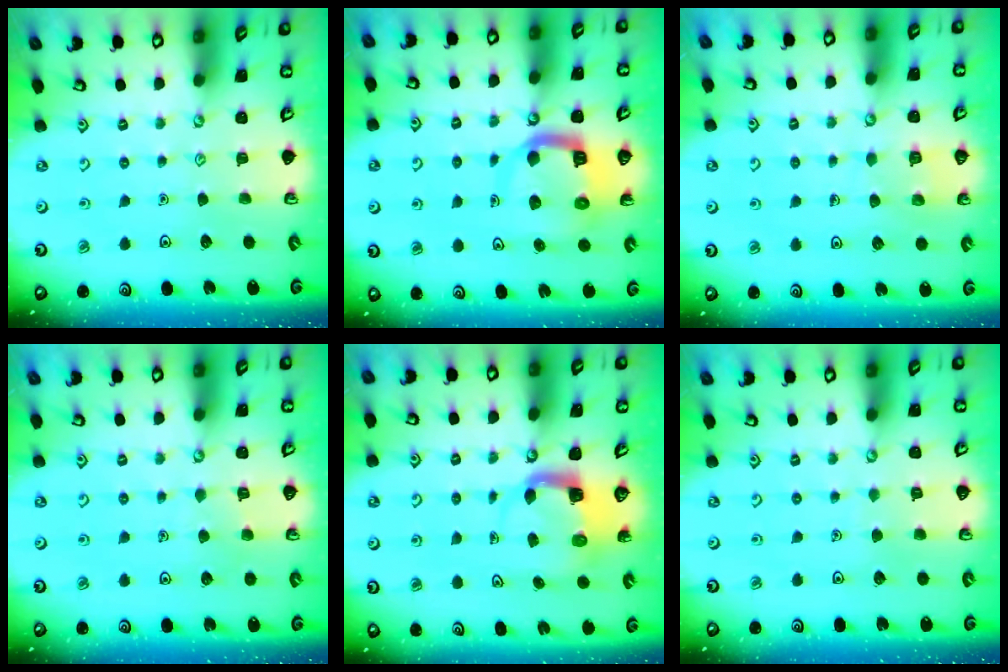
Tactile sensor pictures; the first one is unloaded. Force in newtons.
{"total": 9.0, "press": 9.0, "slide": 1.1}
{"total": 4.3, "press": 4.3, "slide": 0.3}
{"total": 4.2, "press": 4.2, "slide": 0.3}
{"total": 4.3, "press": 4.3, "slide": 0.3}
{"total": 2.9, "press": 2.9, "slide": 0.3}